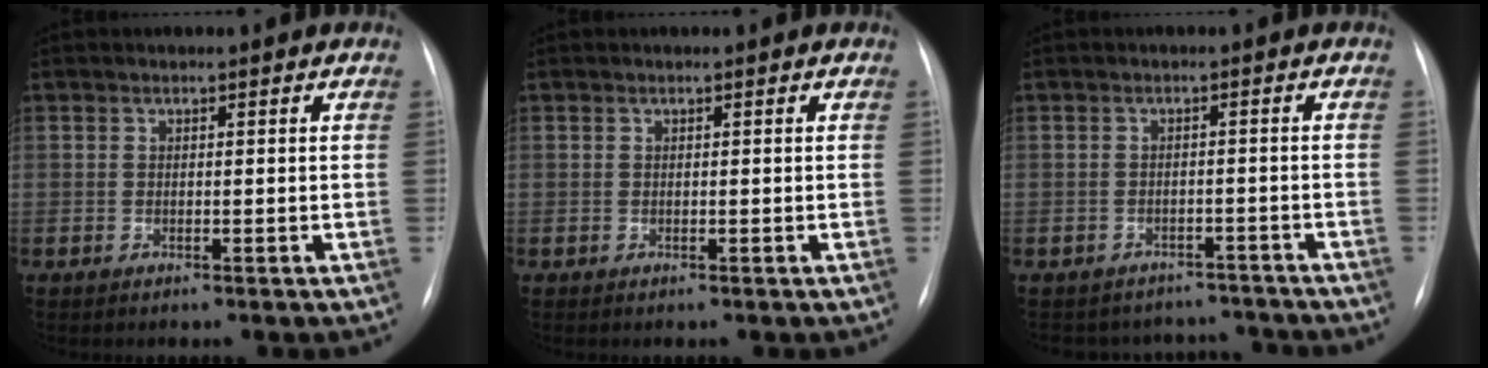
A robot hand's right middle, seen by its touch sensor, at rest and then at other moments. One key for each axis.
{"total": 0.0}
{"total": 8.8, "fx": -8.2, "fy": 3.1, "fz": 0.0, "tx": 0.001, "ty": 0.023, "tz": -0.095}